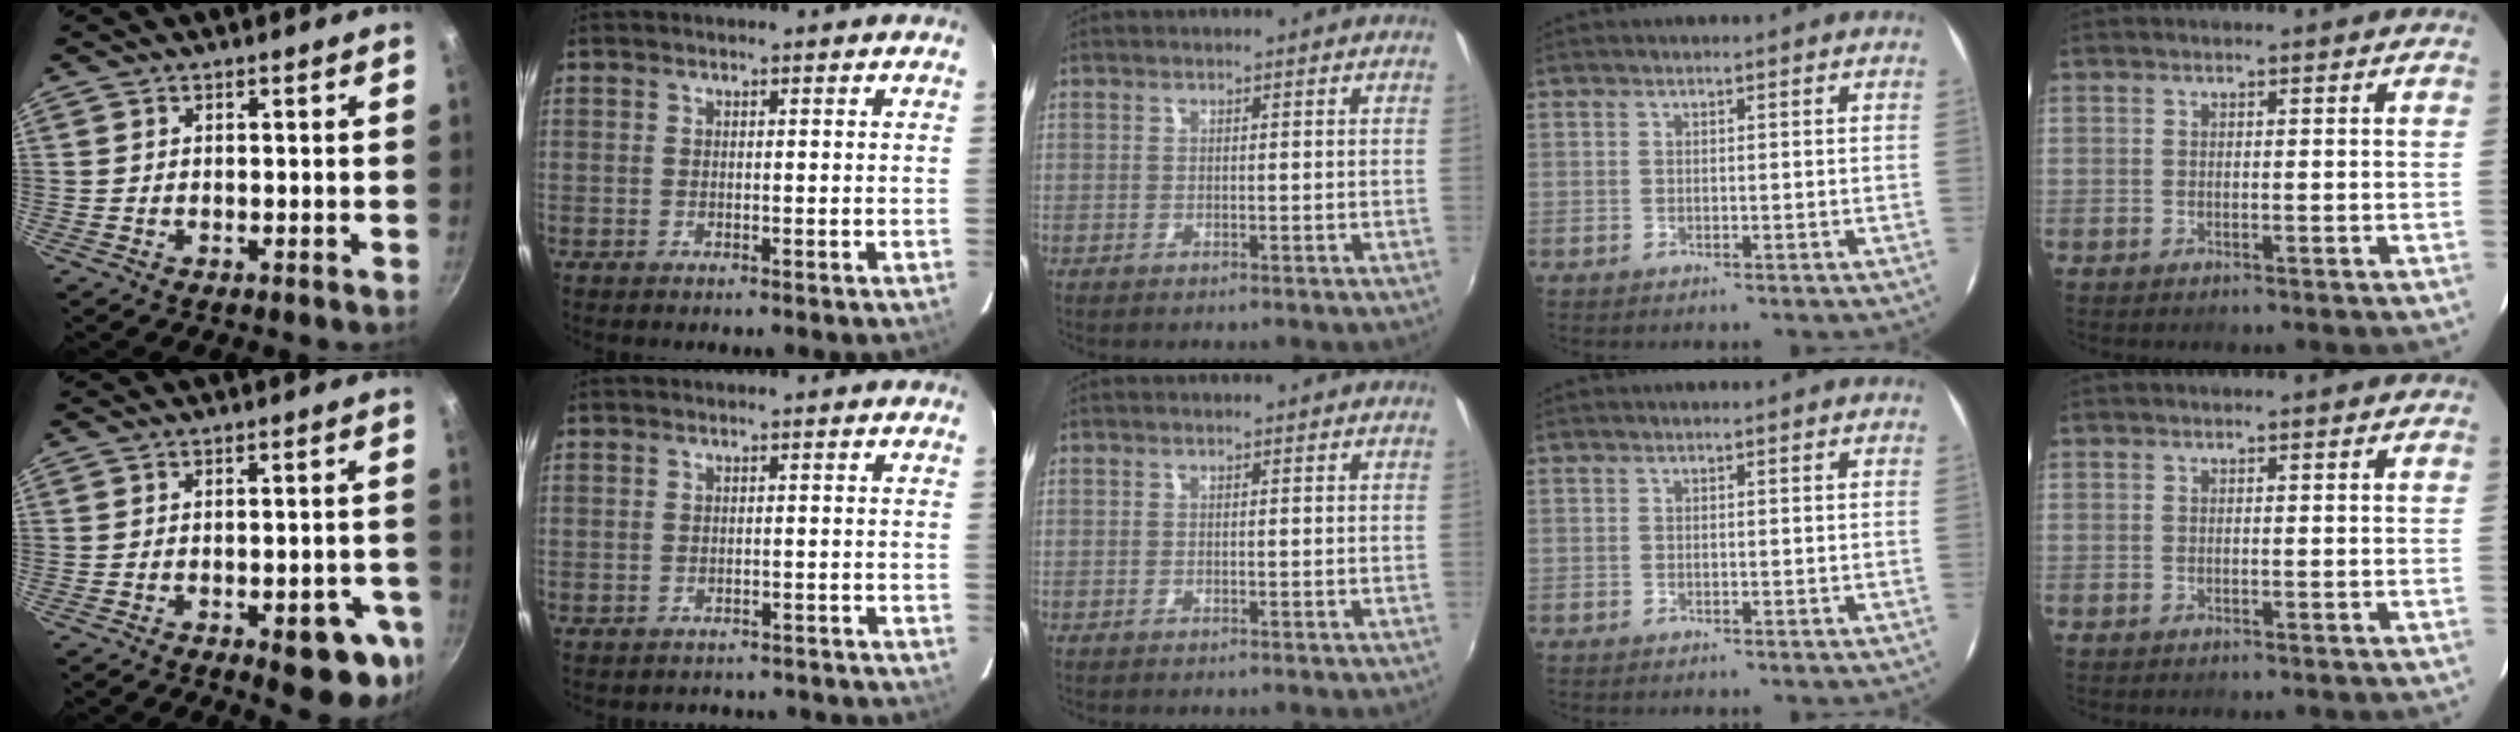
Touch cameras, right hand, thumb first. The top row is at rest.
{"thumb": {"total": 11.6, "force": [-4.7, 4.5, 9.6], "torque": [-0.080, 0.017, -0.055]}, "index": {"total": 8.9, "force": [-7.9, 3.7, 1.8], "torque": [-0.031, 0.017, -0.085]}}